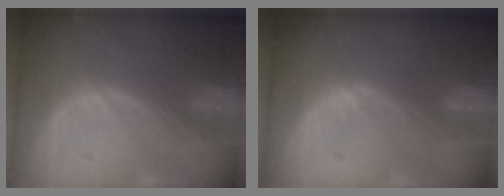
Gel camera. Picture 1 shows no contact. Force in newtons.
{"total": 0.9, "press": 0.9, "slide": 0.3}